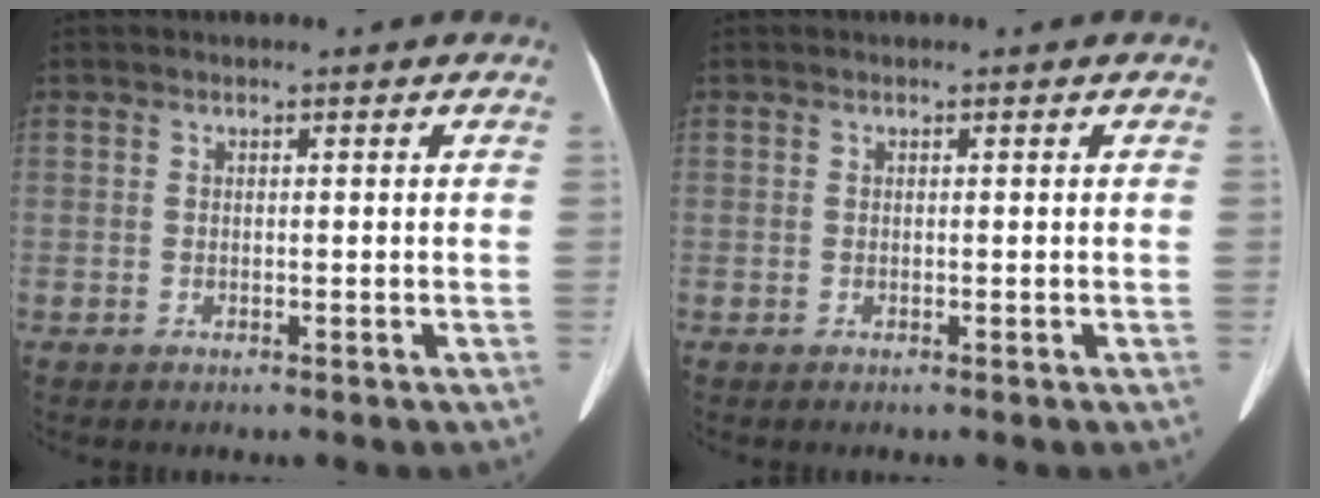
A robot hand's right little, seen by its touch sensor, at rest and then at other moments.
{"total": 0.0}